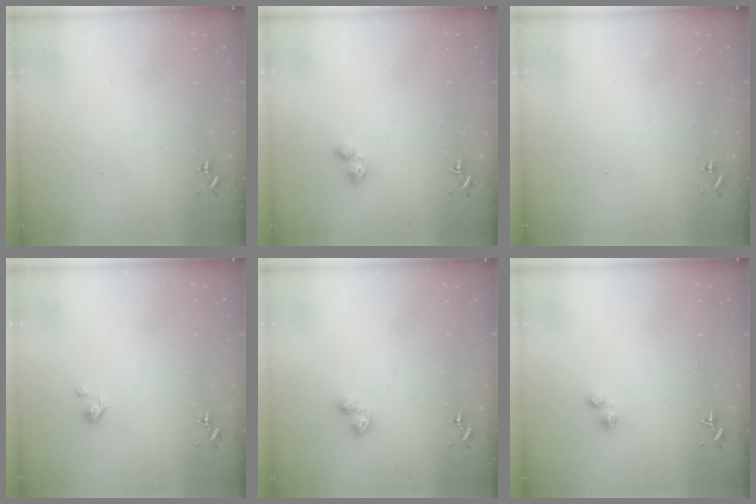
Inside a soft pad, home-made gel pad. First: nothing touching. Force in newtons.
{"total": 5.4, "press": 5.2, "slide": 1.3}
{"total": 0.0}
{"total": 3.7, "press": 3.6, "slide": 0.3}
{"total": 5.0, "press": 5.0, "slide": 0.5}
{"total": 2.1, "press": 2.1, "slide": 0.4}